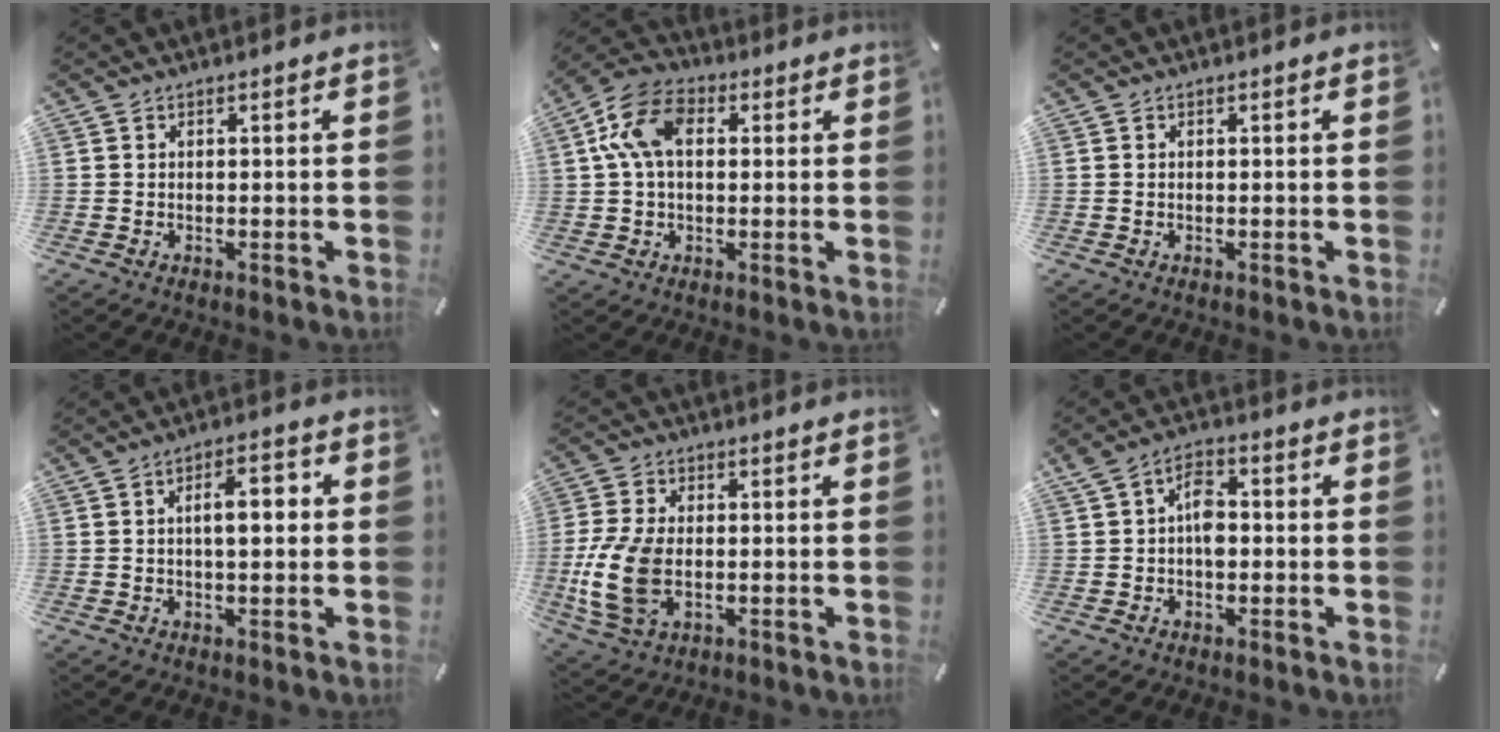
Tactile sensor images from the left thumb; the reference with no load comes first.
{"total": 11.9, "force": [2.5, 8.3, 8.2], "torque": [-0.183, 0.020, 0.048]}
{"total": 0.0}
{"total": 7.0, "force": [0.7, 3.2, 6.1], "torque": [-0.093, 0.007, 0.003]}
{"total": 12.0, "force": [-2.0, 7.9, 8.9], "torque": [-0.199, 0.001, -0.031]}
{"total": 6.2, "force": [-0.4, 4.0, 4.7], "torque": [-0.078, 0.008, -0.012]}